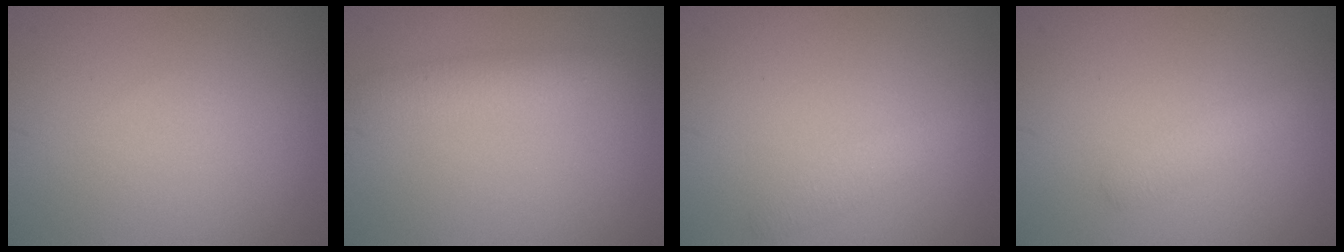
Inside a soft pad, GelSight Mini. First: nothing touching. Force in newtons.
{"total": 2.0, "press": 2.0, "slide": 0.2}
{"total": 1.6, "press": 1.6, "slide": 0.1}
{"total": 1.3, "press": 1.3, "slide": 0.1}